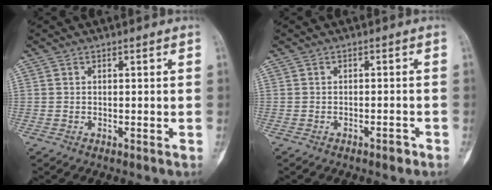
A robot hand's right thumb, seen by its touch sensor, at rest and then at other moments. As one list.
[{"total": 1.7, "force": [-1.2, 0.7, 1.1], "torque": [-0.019, 0.008, -0.015]}]